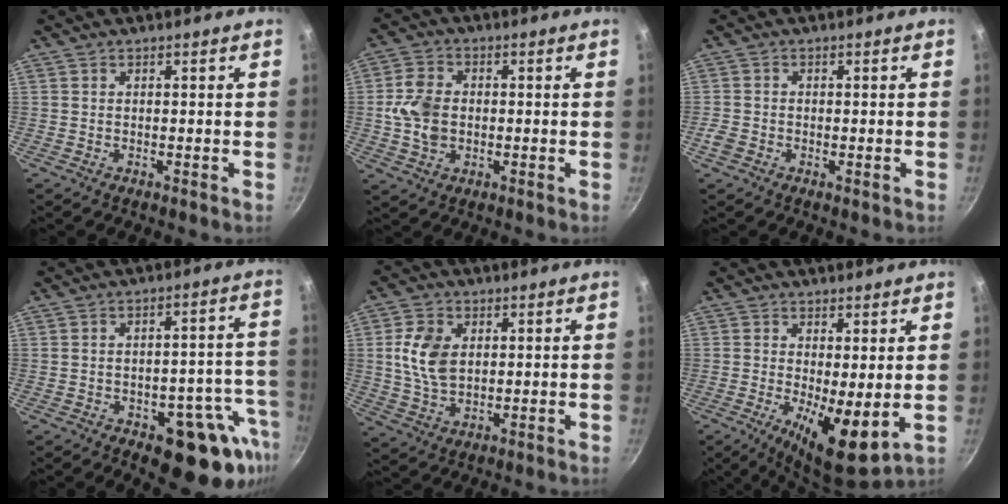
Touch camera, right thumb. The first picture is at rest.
{"total": 8.0, "force": [-0.3, 6.0, 5.4], "torque": [-0.093, 0.009, -0.012]}
{"total": 2.2, "force": [-1.0, 1.7, 1.1], "torque": [-0.024, 0.002, -0.022]}
{"total": 15.3, "force": [-7.1, 7.6, 11.2], "torque": [-0.077, 0.035, -0.089]}
{"total": 9.1, "force": [1.7, 6.2, 6.5], "torque": [-0.112, -0.006, 0.034]}
{"total": 9.7, "force": [-0.3, 3.2, 9.1], "torque": [-0.136, -0.022, -0.001]}